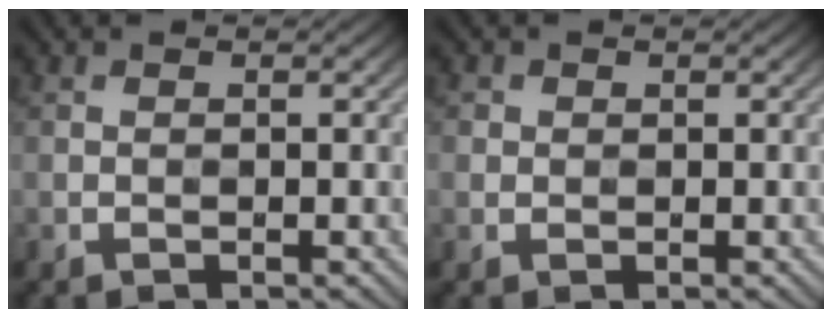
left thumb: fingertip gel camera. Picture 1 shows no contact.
{"total": 1.0, "force": [0.3, 0.9, 0.0], "torque": [0.007, -0.001, 0.003]}